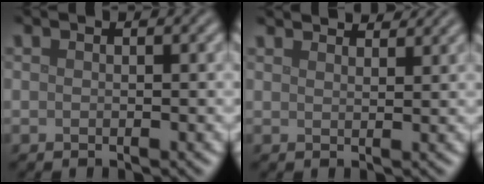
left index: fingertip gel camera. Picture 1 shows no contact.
{"total": 4.2, "force": [4.0, 0.7, 1.2], "torque": [-0.014, 0.006, 0.041]}